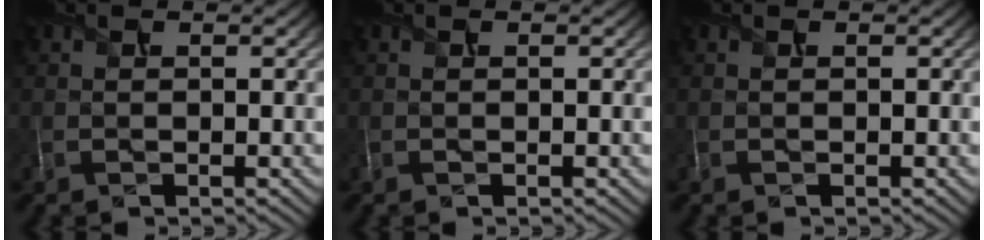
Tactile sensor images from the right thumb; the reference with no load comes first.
{"total": 0.0}
{"total": 0.0}